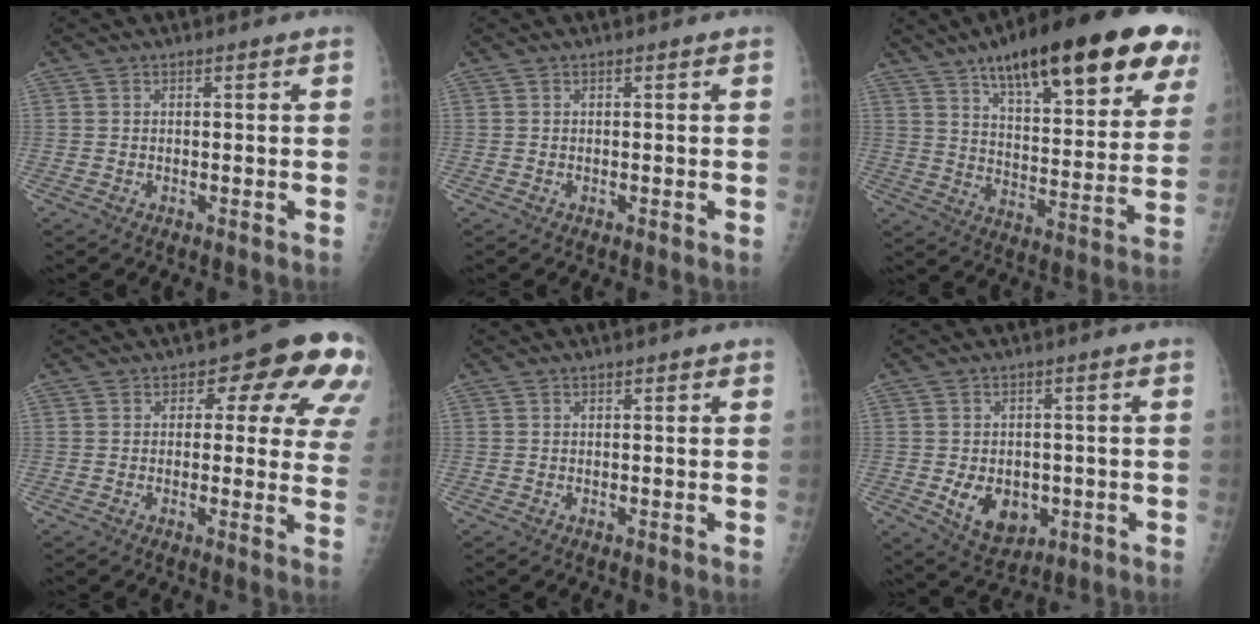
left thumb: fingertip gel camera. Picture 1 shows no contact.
{"total": 0.0}
{"total": 28.2, "force": [16.4, 8.9, 21.1], "torque": [-0.277, -0.031, 0.242]}
{"total": 13.2, "force": [5.6, 6.9, 9.7], "torque": [-0.055, -0.020, 0.046]}
{"total": 0.8, "force": [0.6, 0.3, 0.5], "torque": [-0.006, -0.001, 0.005]}
{"total": 8.2, "force": [-1.8, 6.0, 5.2], "torque": [-0.059, -0.003, -0.012]}